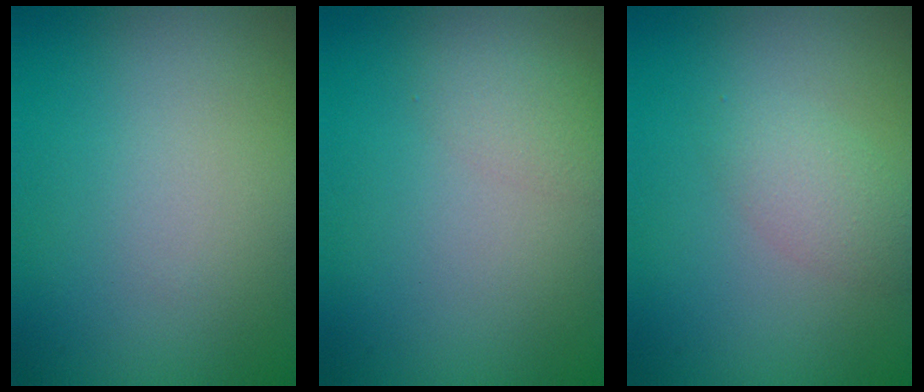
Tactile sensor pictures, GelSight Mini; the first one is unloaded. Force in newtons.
{"total": 1.5, "press": 1.5, "slide": 0.0}
{"total": 2.1, "press": 2.1, "slide": 0.1}